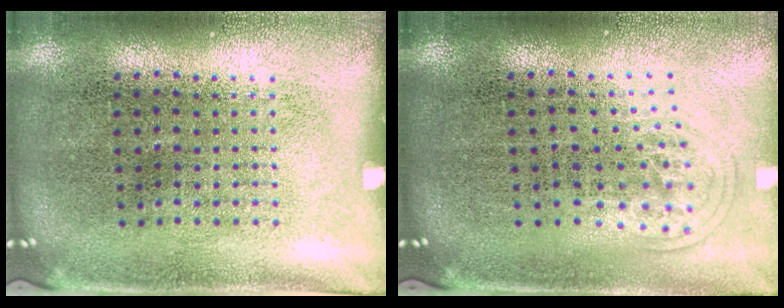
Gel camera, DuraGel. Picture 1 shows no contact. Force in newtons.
{"total": 1.0, "press": 0.6, "slide": 0.8}